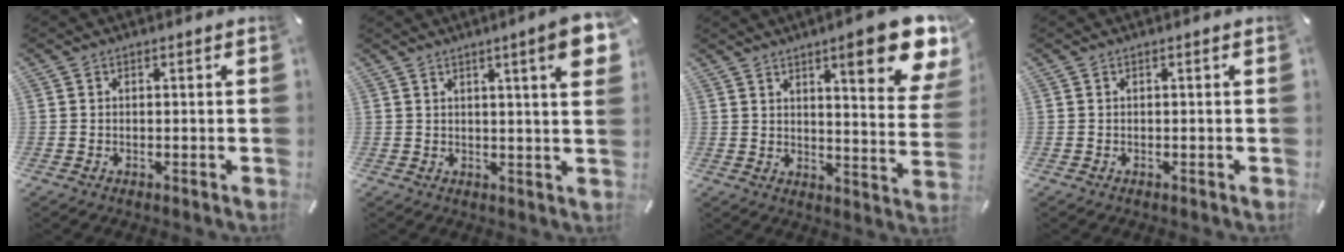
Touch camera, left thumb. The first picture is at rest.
{"total": 10.0, "force": [4.5, 0.9, 8.9], "torque": [-0.130, -0.021, 0.066]}
{"total": 16.9, "force": [9.9, 4.2, 13.1], "torque": [-0.176, -0.063, 0.154]}
{"total": 0.0}